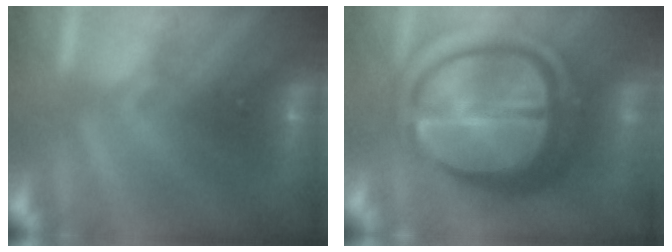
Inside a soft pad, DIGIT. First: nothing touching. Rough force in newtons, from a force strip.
{"total": 7.0}